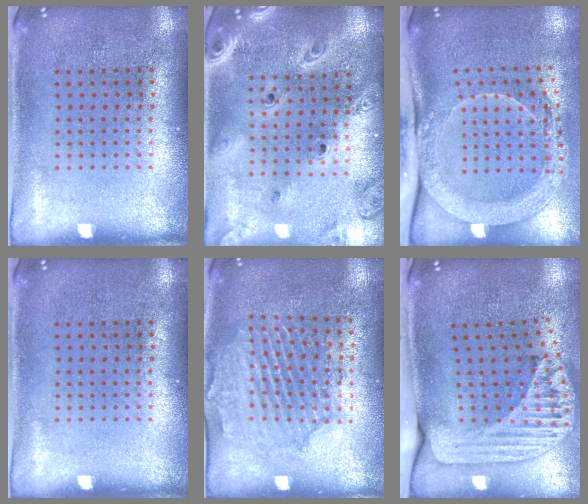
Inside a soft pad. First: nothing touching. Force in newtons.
{"total": 2.8, "press": 2.3, "slide": 1.5}
{"total": 2.1, "press": 2.0, "slide": 0.8}
{"total": 0.0}
{"total": 1.8, "press": 1.8, "slide": 0.3}
{"total": 2.5, "press": 1.8, "slide": 1.7}